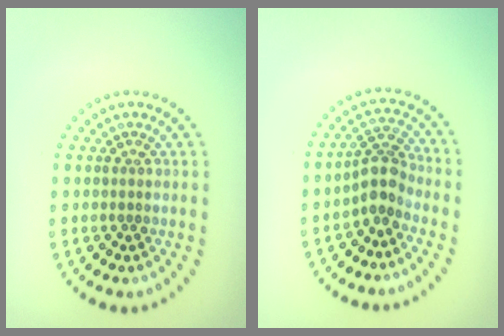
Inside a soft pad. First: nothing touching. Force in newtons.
{"total": 2.7, "press": 2.1, "slide": 1.8}